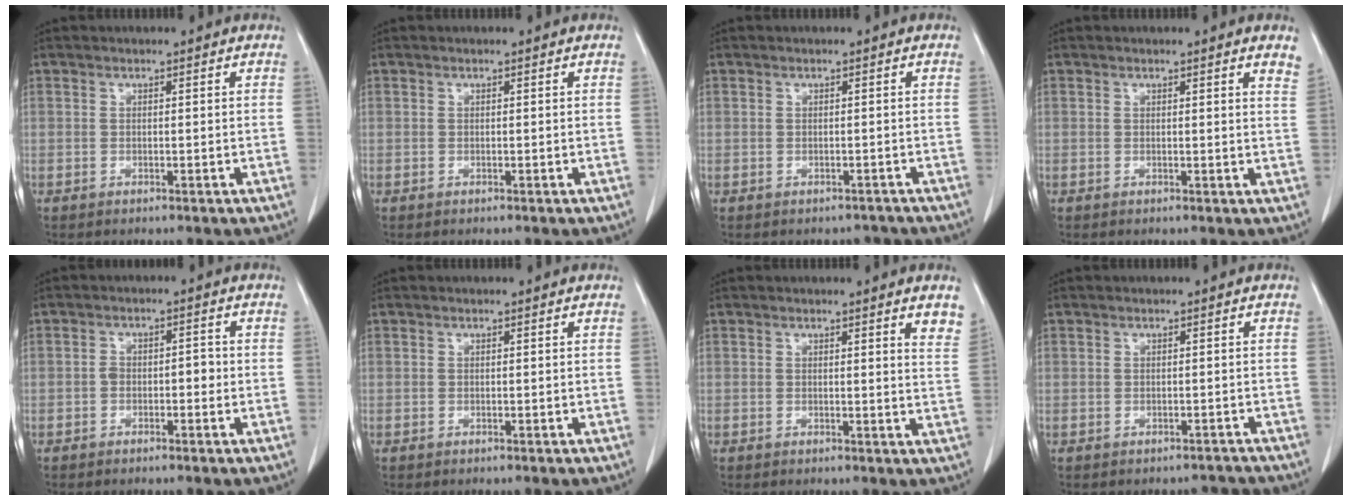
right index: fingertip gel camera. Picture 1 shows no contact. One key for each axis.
{"total": 0.0}
{"total": 1.8, "fx": -1.4, "fy": 1.1, "fz": -0.3, "tx": 0.007, "ty": 0.009, "tz": -0.018}
{"total": 2.8, "fx": 2.3, "fy": 0.1, "fz": 1.6, "tx": -0.020, "ty": -0.009, "tz": 0.012}
{"total": 2.7, "fx": -0.7, "fy": 1.5, "fz": 2.1, "tx": -0.031, "ty": 0.016, "tz": -0.010}
{"total": 0.0}
{"total": 4.1, "fx": 3.0, "fy": 0.2, "fz": 2.8, "tx": -0.030, "ty": -0.013, "tz": 0.021}
{"total": 1.9, "fx": -1.5, "fy": 1.0, "fz": -0.6, "tx": 0.014, "ty": 0.009, "tz": -0.015}